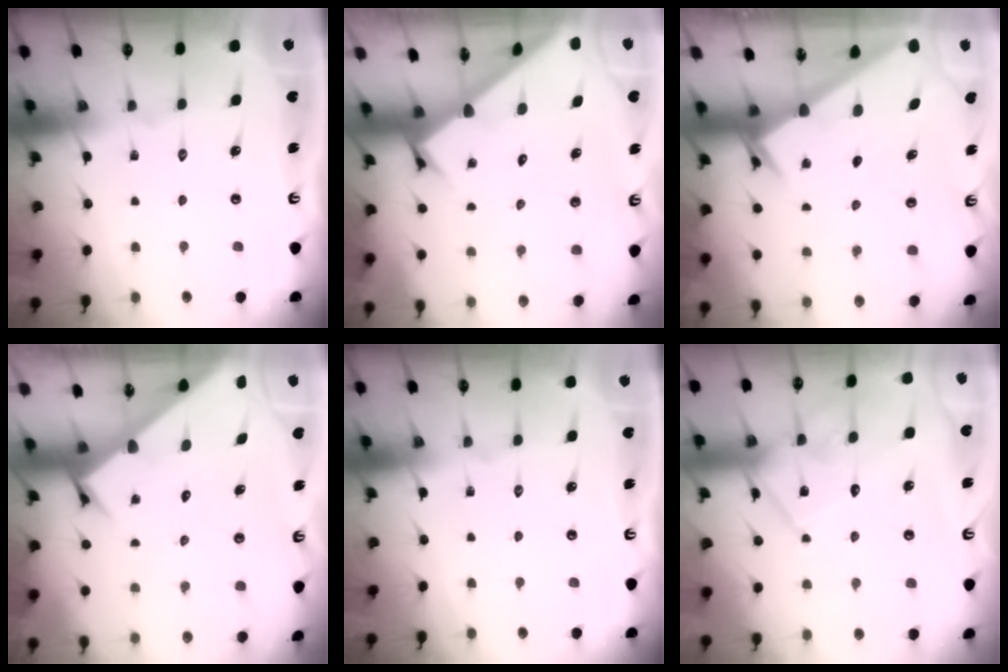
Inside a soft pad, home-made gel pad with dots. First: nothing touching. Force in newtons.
{"total": 2.4, "press": 2.4, "slide": 0.2}
{"total": 2.1, "press": 2.1, "slide": 0.3}
{"total": 3.4, "press": 3.4, "slide": 0.2}
{"total": 0.0}
{"total": 11.9, "press": 11.9, "slide": 0.9}